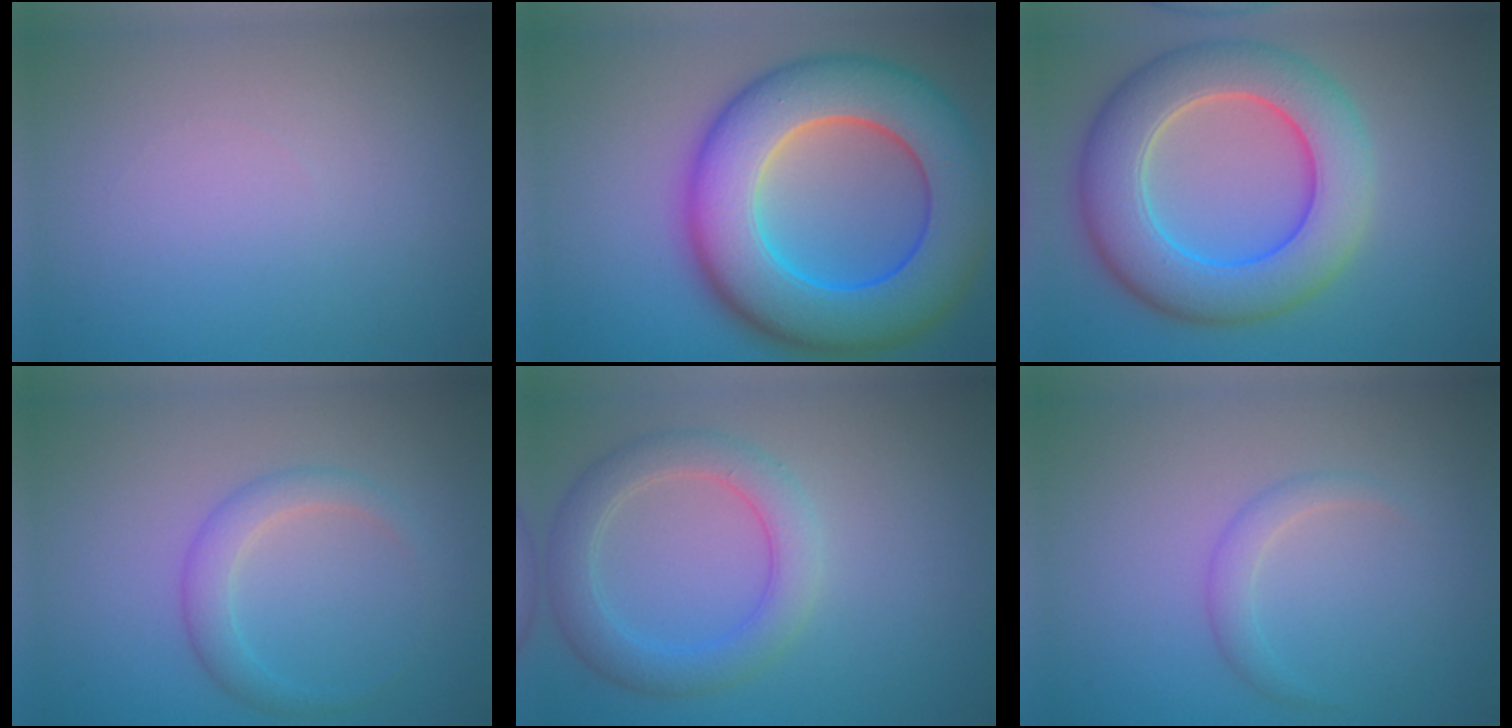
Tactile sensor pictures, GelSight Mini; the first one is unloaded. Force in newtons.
{"total": 13.3, "press": 13.3, "slide": 0.4}
{"total": 9.4, "press": 9.4, "slide": 0.5}
{"total": 2.4, "press": 2.4, "slide": 0.1}
{"total": 4.2, "press": 4.2, "slide": 0.3}
{"total": 1.4, "press": 1.4, "slide": 0.1}